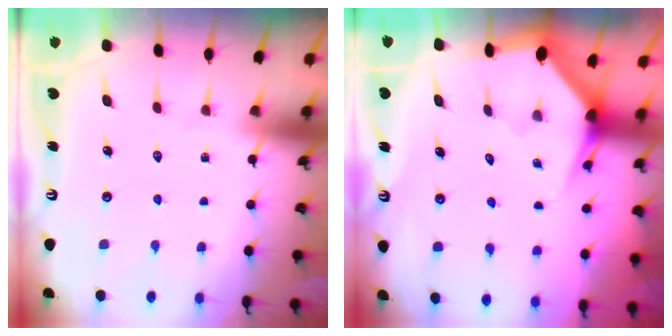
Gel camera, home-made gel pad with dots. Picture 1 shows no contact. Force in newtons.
{"total": 2.7, "press": 2.7, "slide": 0.1}